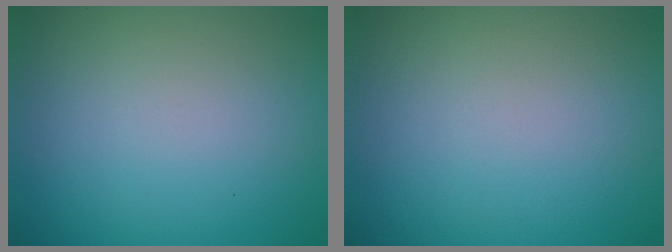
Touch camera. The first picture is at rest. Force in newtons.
{"total": 0.0}